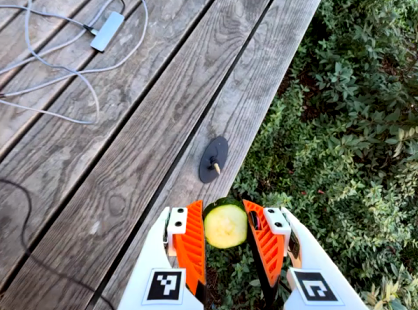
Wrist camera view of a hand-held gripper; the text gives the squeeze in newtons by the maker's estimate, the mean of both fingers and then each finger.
{"total": 9.2, "left": 9.1, "right": 9.2}